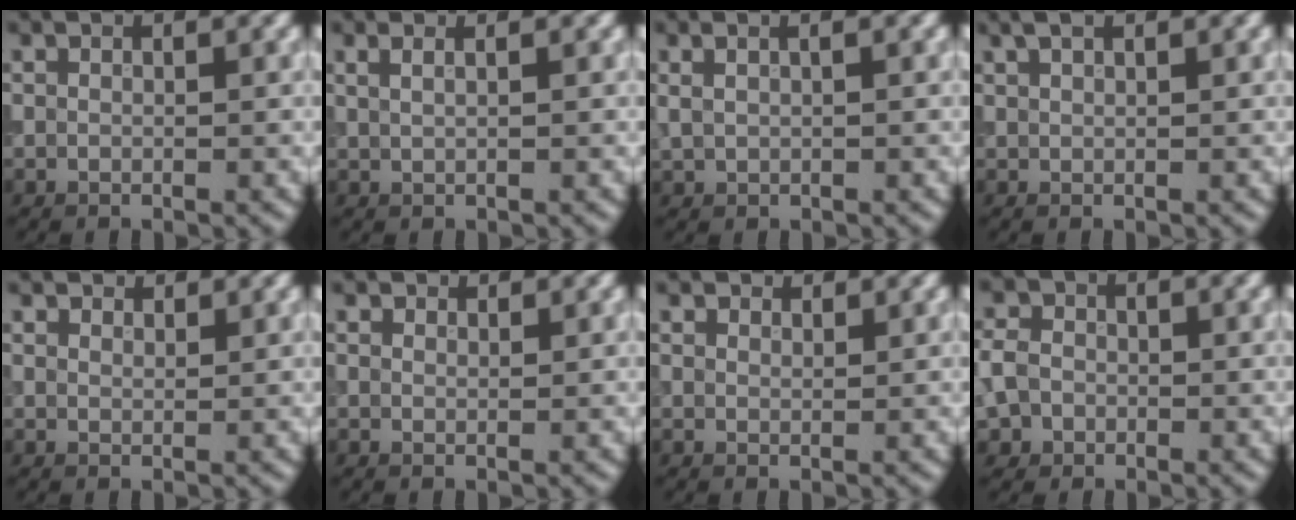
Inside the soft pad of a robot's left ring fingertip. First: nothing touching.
{"total": 2.8, "force": [1.6, 1.5, 1.8], "torque": [-0.006, 0.014, -0.004]}
{"total": 1.5, "force": [0.8, 0.6, 1.2], "torque": [-0.023, -0.002, 0.014]}
{"total": 1.7, "force": [1.2, 0.4, 1.2], "torque": [-0.018, 0.003, 0.022]}
{"total": 2.4, "force": [2.2, 0.9, 0.6], "torque": [-0.013, -0.006, 0.041]}
{"total": 1.2, "force": [1.1, 0.4, 0.2], "torque": [-0.005, -0.002, 0.010]}
{"total": 2.0, "force": [1.8, 0.8, 0.4], "torque": [-0.010, -0.006, 0.034]}
{"total": 4.1, "force": [-0.8, 3.6, 1.9], "torque": [-0.035, 0.007, -0.033]}